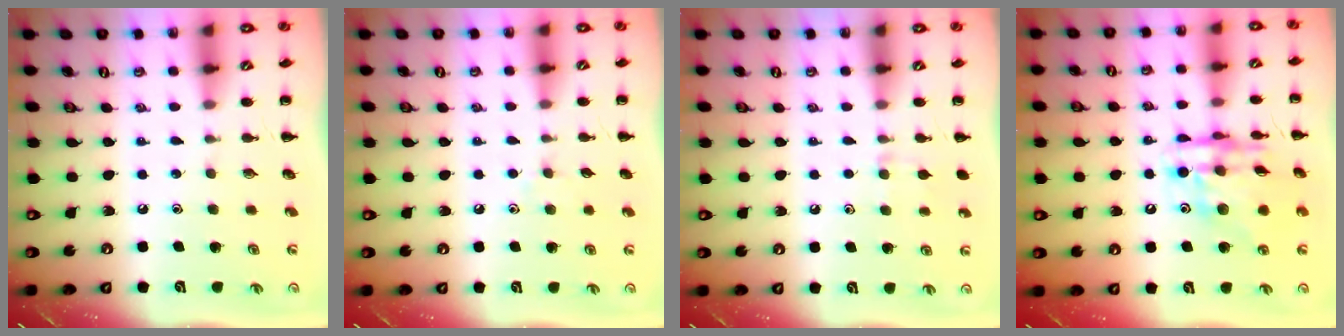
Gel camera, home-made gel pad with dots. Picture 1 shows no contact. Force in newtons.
{"total": 3.7, "press": 3.4, "slide": 1.4}
{"total": 6.7, "press": 6.2, "slide": 2.5}
{"total": 14.9, "press": 14.4, "slide": 3.9}